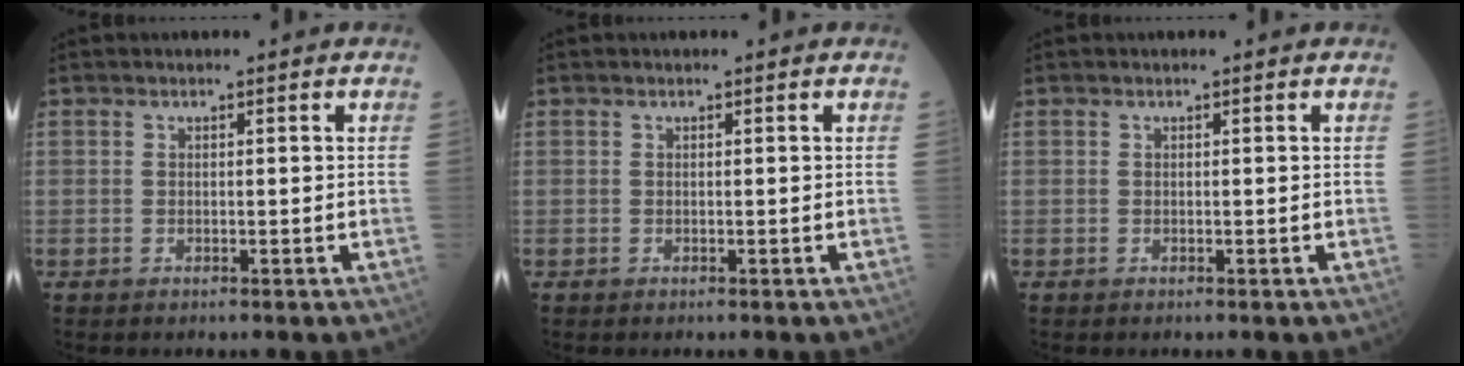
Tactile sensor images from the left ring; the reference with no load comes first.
{"total": 0.0}
{"total": 0.0}